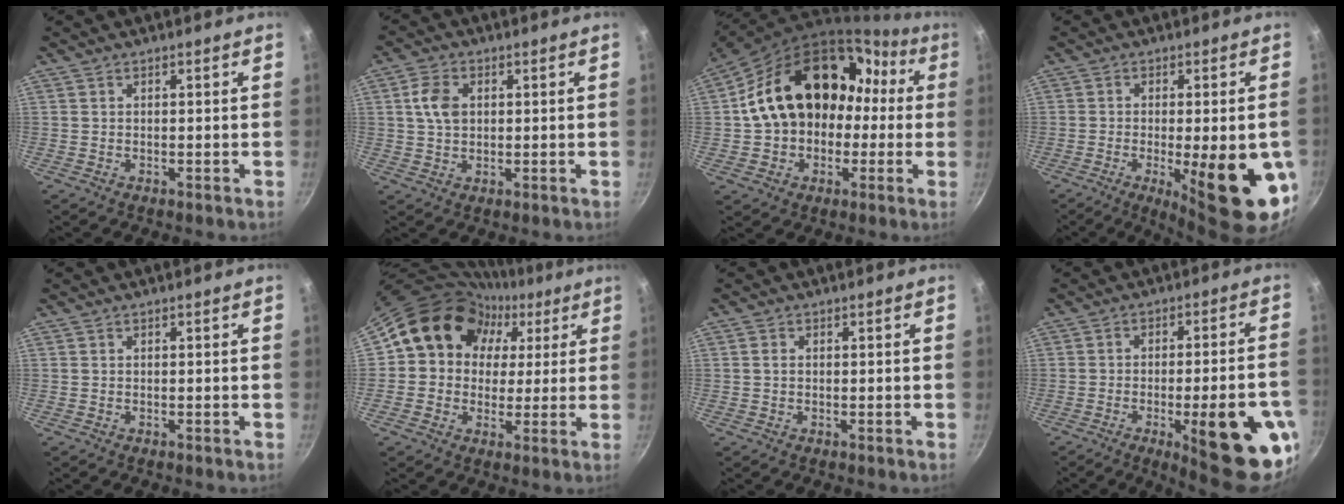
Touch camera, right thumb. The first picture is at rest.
{"total": 5.7, "force": [1.3, 4.0, 3.9], "torque": [-0.063, 0.003, 0.023]}
{"total": 22.9, "force": [1.6, 17.3, 14.9], "torque": [-0.229, 0.079, 0.036]}
{"total": 17.6, "force": [-4.8, 4.9, 16.2], "torque": [-0.196, -0.004, -0.053]}
{"total": 0.0}
{"total": 13.8, "force": [4.2, 12.0, 5.5], "torque": [-0.051, 0.025, 0.053]}
{"total": 1.2, "force": [0.2, 0.9, 0.8], "torque": [-0.015, 0.004, 0.002]}
{"total": 19.1, "force": [-6.7, 4.6, 17.3], "torque": [-0.203, 0.021, -0.083]}